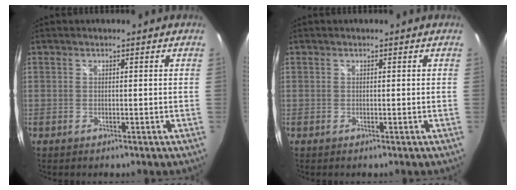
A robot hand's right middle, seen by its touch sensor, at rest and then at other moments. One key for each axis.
{"total": 0.0}